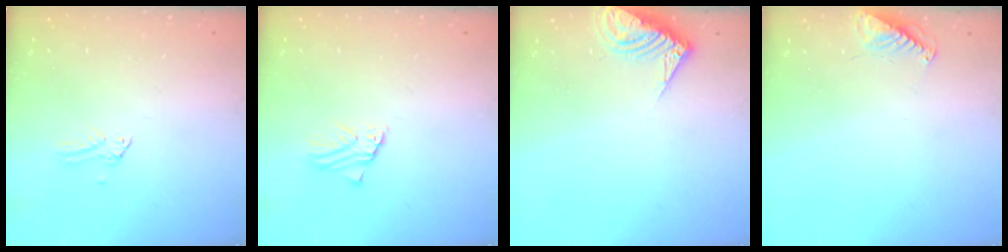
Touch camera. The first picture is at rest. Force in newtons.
{"total": 1.8, "press": 1.8, "slide": 0.2}
{"total": 8.5, "press": 8.5, "slide": 0.5}
{"total": 7.6, "press": 7.6, "slide": 0.6}